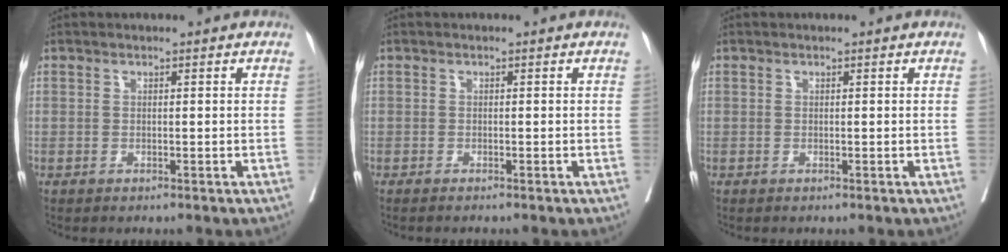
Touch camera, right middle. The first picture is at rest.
{"total": 1.4, "force": [-1.2, 0.0, 0.7], "torque": [-0.009, -0.001, -0.014]}
{"total": 0.0}